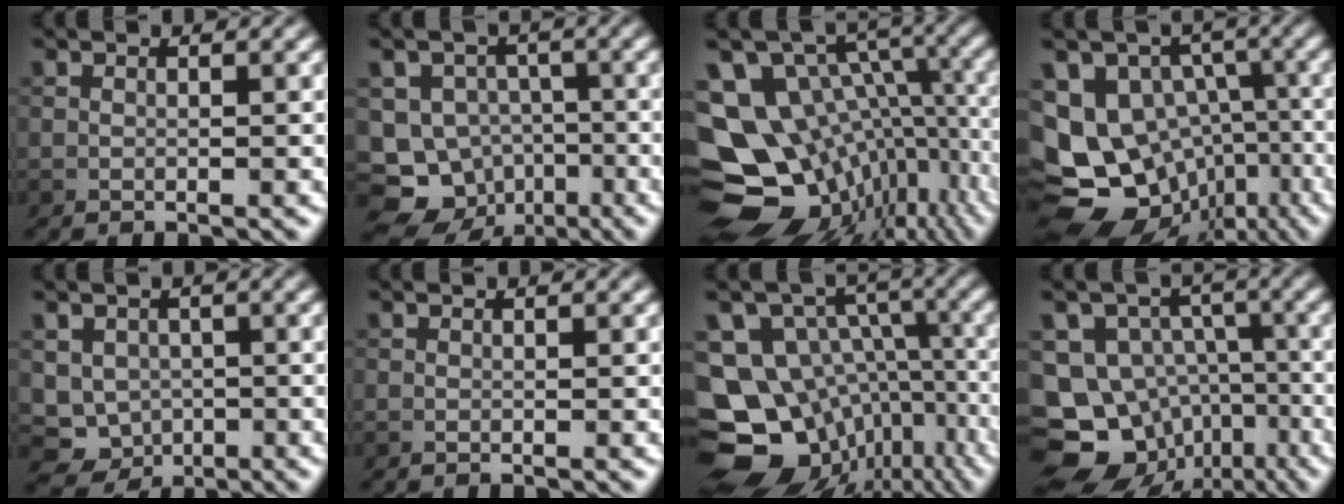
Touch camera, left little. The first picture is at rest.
{"total": 12.1, "force": [-6.4, 9.9, 2.5], "torque": [-0.055, -0.034, -0.098]}
{"total": 14.9, "force": [-3.7, 10.8, 9.5], "torque": [-0.166, -0.003, -0.027]}
{"total": 14.0, "force": [-4.1, 11.3, 7.3], "torque": [-0.143, -0.014, -0.032]}
{"total": 4.7, "force": [-0.4, 4.3, 1.8], "torque": [-0.024, -0.010, -0.006]}
{"total": 0.0}
{"total": 15.7, "force": [-6.7, 12.5, 6.8], "torque": [-0.149, -0.023, -0.072]}
{"total": 14.6, "force": [-6.7, 12.0, 5.0], "torque": [-0.119, -0.036, -0.095]}